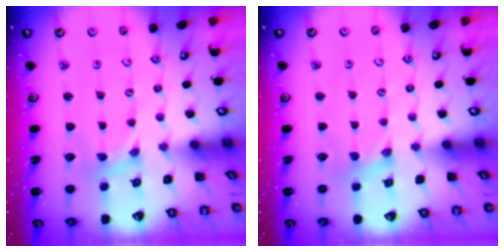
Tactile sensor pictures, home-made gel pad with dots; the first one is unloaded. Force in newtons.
{"total": 0.0}